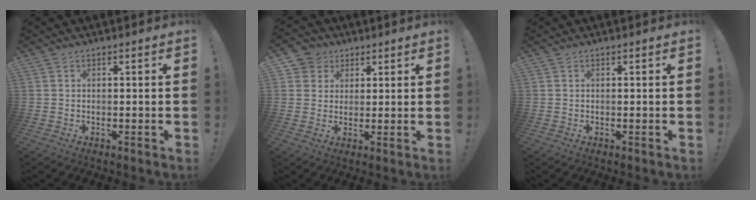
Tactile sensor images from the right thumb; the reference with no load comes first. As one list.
[{"total": 5.7, "force": [2.4, 5.2, 0.6], "torque": [-0.010, -0.014, 0.047]}, {"total": 0.0}]